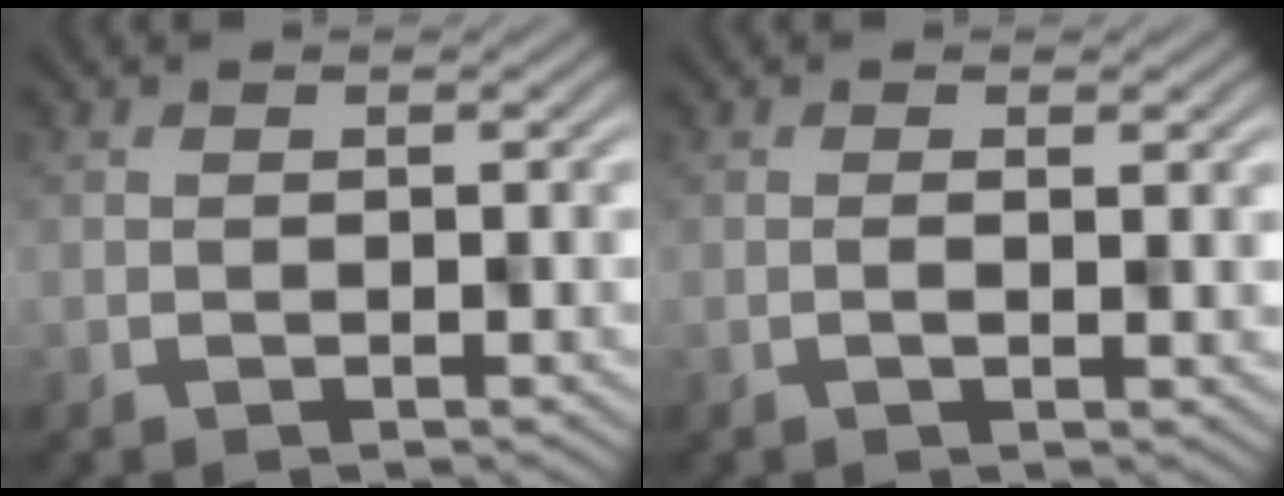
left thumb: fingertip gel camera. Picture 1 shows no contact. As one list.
[{"total": 1.2, "force": [1.1, -0.1, 0.5], "torque": [0.002, 0.008, 0.004]}]